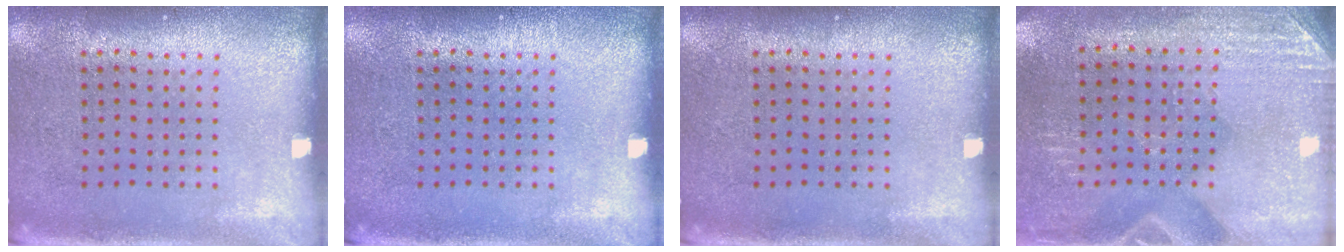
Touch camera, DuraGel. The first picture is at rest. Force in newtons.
{"total": 0.0}
{"total": 0.0}
{"total": 2.8, "press": 2.6, "slide": 1.2}